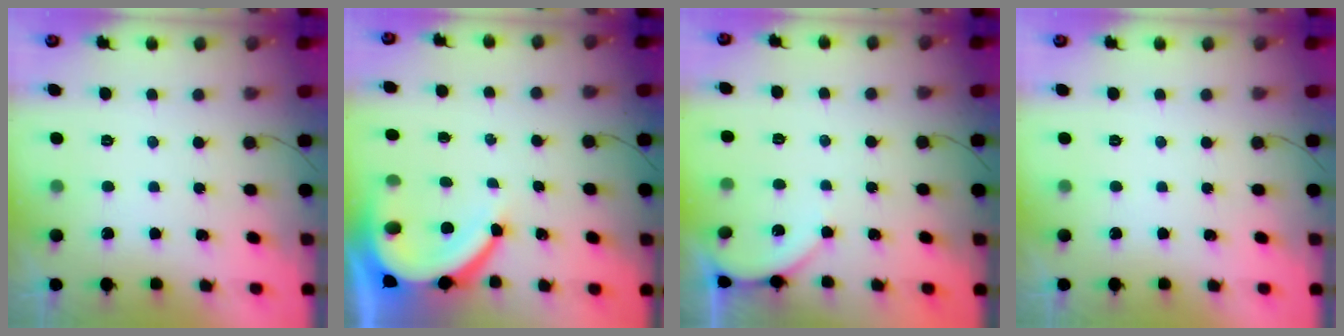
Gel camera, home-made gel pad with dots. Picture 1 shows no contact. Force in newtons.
{"total": 10.6, "press": 10.5, "slide": 1.3}
{"total": 4.4, "press": 4.4, "slide": 0.6}
{"total": 0.0}